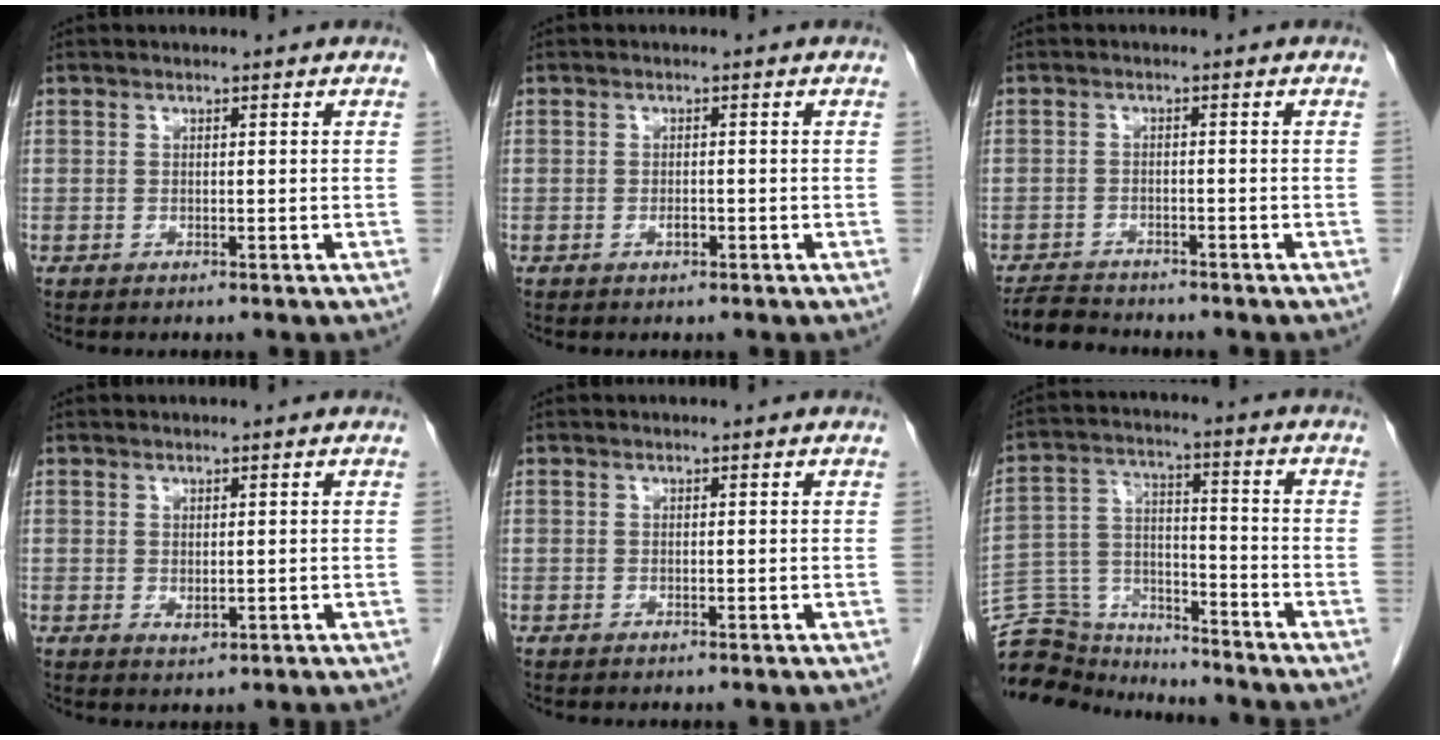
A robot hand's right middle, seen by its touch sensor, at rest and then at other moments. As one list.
[{"total": 0.9, "force": [-0.4, 0.4, 0.6], "torque": [-0.015, 0.001, -0.006]}, {"total": 3.7, "force": [-3.6, 0.5, 0.4], "torque": [-0.010, -0.015, -0.064]}, {"total": 1.2, "force": [0.0, 0.7, 1.0], "torque": [-0.018, -0.005, 0.006]}, {"total": 0.0}, {"total": 12.7, "force": [-12.5, 2.6, 0.8], "torque": [-0.021, 0.042, -0.219]}]